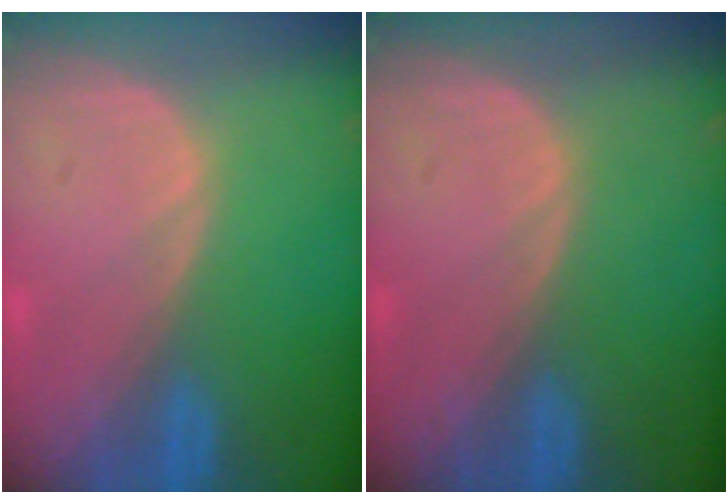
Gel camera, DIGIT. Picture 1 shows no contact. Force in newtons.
{"total": 0.0}